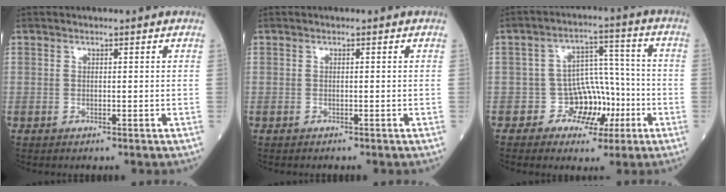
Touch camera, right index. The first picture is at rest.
{"total": 0.0}
{"total": 7.1, "force": [-2.9, 5.8, 2.8], "torque": [-0.021, 0.027, -0.042]}